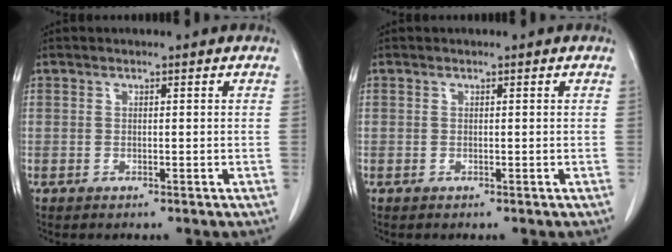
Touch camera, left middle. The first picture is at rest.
{"total": 0.0}